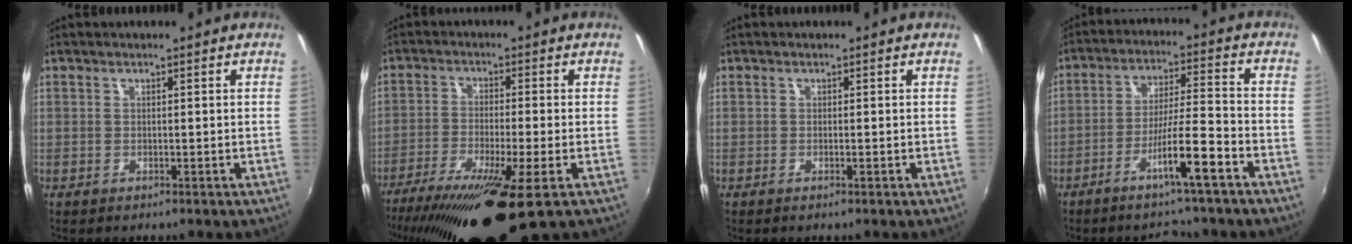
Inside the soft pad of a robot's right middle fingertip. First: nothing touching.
{"total": 16.3, "force": [-10.2, 1.8, 12.7], "torque": [-0.247, -0.060, -0.169]}
{"total": 0.6, "force": [-0.3, -0.2, 0.5], "torque": [-0.006, -0.001, -0.006]}
{"total": 10.1, "force": [-6.9, 0.4, 7.5], "torque": [-0.139, -0.007, -0.117]}